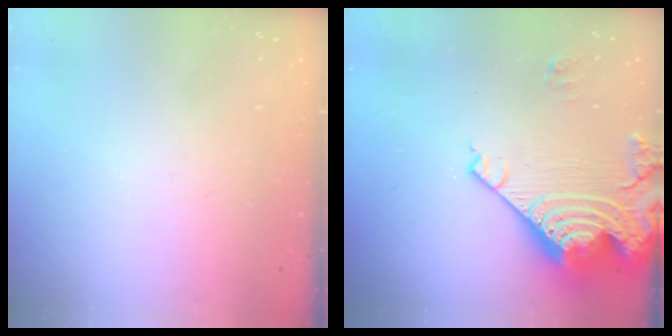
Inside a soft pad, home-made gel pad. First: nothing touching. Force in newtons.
{"total": 17.9, "press": 17.8, "slide": 1.9}